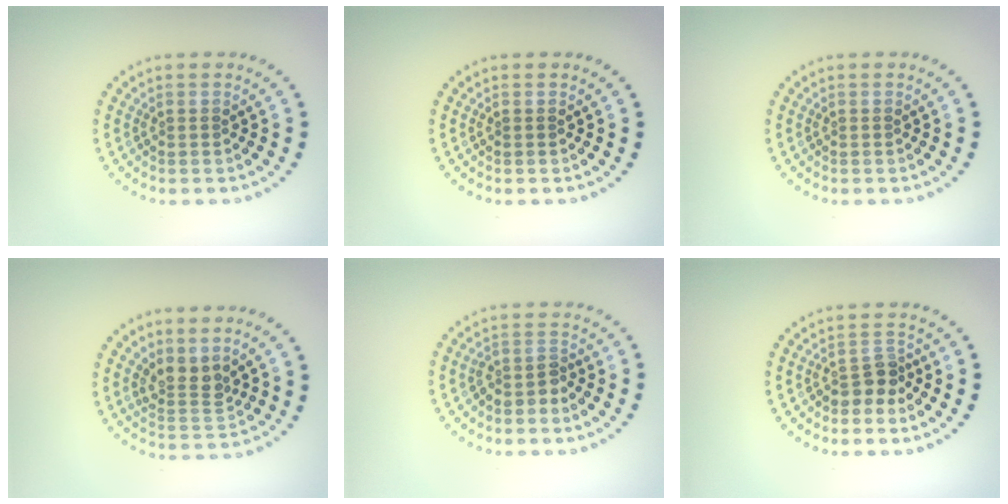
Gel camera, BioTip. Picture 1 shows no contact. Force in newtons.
{"total": 0.0}
{"total": 0.0}
{"total": 2.5, "press": 1.9, "slide": 1.7}
{"total": 1.8, "press": 1.4, "slide": 1.1}
{"total": 2.2, "press": 1.7, "slide": 1.4}